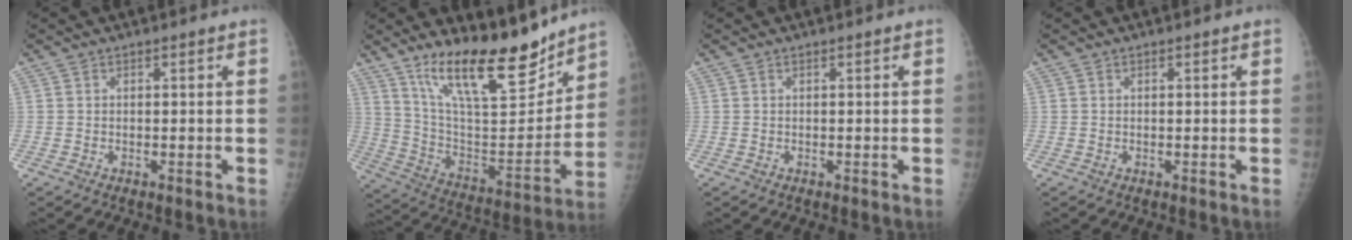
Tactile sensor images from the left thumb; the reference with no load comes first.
{"total": 21.1, "force": [15.8, 6.2, 12.5], "torque": [-0.167, -0.094, 0.276]}
{"total": 0.0}
{"total": 0.0}